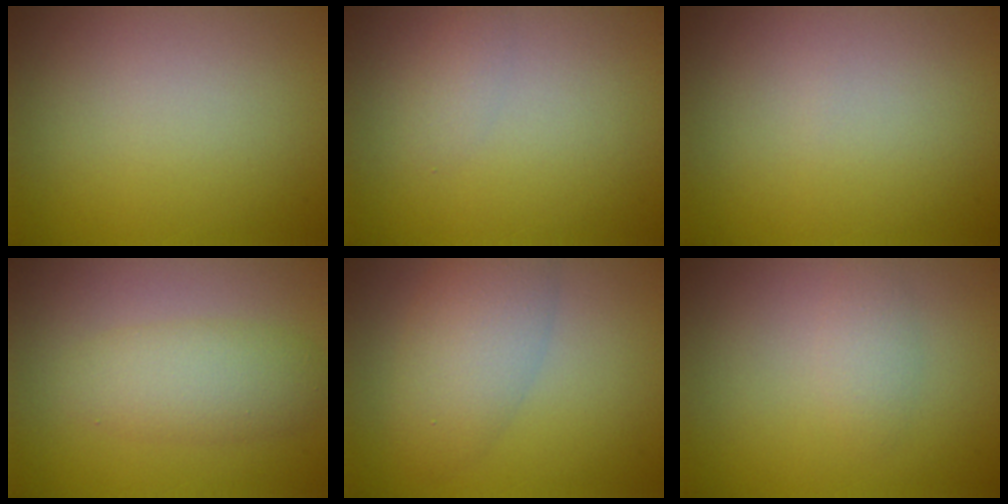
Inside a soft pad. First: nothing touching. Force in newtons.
{"total": 1.0, "press": 1.0, "slide": 0.1}
{"total": 0.0}
{"total": 3.6, "press": 3.6, "slide": 0.1}
{"total": 4.9, "press": 4.9, "slide": 0.2}
{"total": 1.6, "press": 1.6, "slide": 0.0}